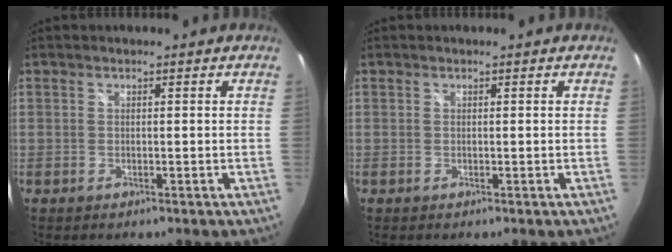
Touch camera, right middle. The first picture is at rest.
{"total": 0.0}